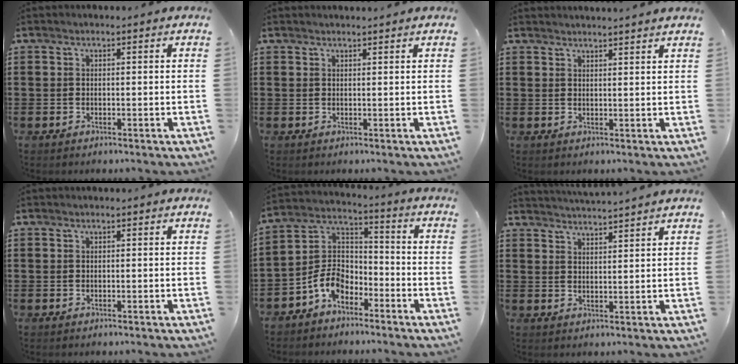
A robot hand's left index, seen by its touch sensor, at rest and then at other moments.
{"total": 1.0, "force": [0.9, -0.1, 0.2], "torque": [-0.004, -0.003, 0.019]}
{"total": 2.0, "force": [1.9, -0.5, 0.2], "torque": [-0.007, -0.003, 0.038]}
{"total": 0.0}
{"total": 7.3, "force": [-4.9, 4.2, 3.3], "torque": [-0.095, 0.004, -0.103]}
{"total": 3.1, "force": [3.0, -0.7, -0.1], "torque": [-0.008, -0.016, 0.054]}